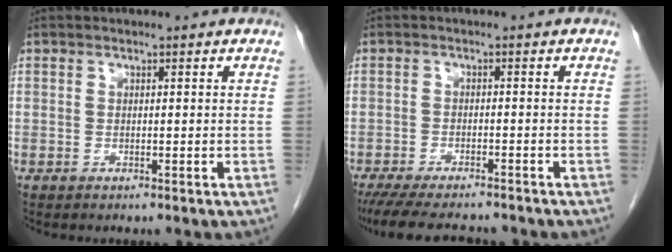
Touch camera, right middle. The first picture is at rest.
{"total": 10.9, "force": [-9.7, 2.2, 4.5], "torque": [-0.079, -0.012, -0.141]}